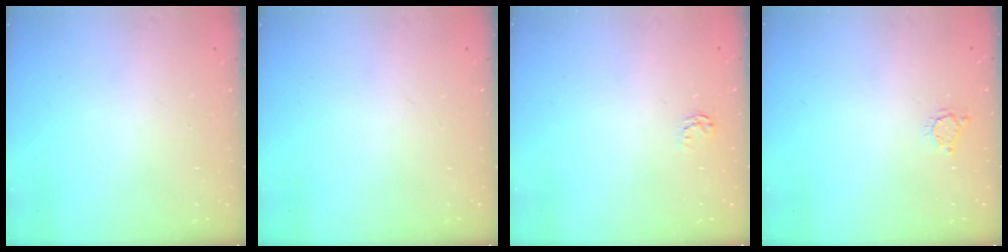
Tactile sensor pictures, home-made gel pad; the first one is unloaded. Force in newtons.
{"total": 0.0}
{"total": 2.6, "press": 2.6, "slide": 0.4}
{"total": 3.3, "press": 3.2, "slide": 0.3}